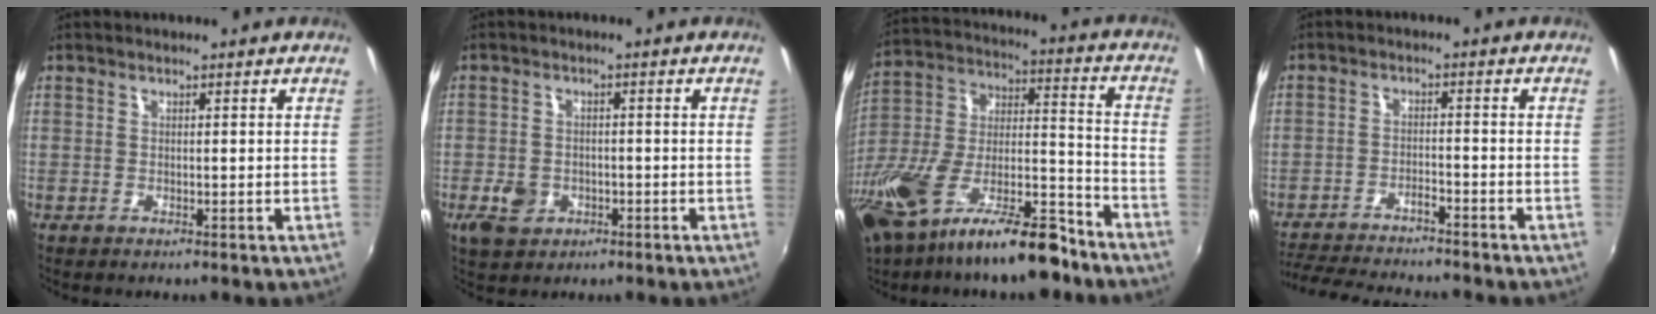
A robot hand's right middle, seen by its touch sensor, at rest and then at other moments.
{"total": 5.2, "force": [-2.2, 4.0, 2.4], "torque": [-0.062, 0.000, -0.035]}
{"total": 24.6, "force": [-16.3, 7.9, 16.7], "torque": [-0.324, -0.022, -0.273]}
{"total": 11.5, "force": [-10.5, 0.9, 4.5], "torque": [-0.103, -0.006, -0.168]}